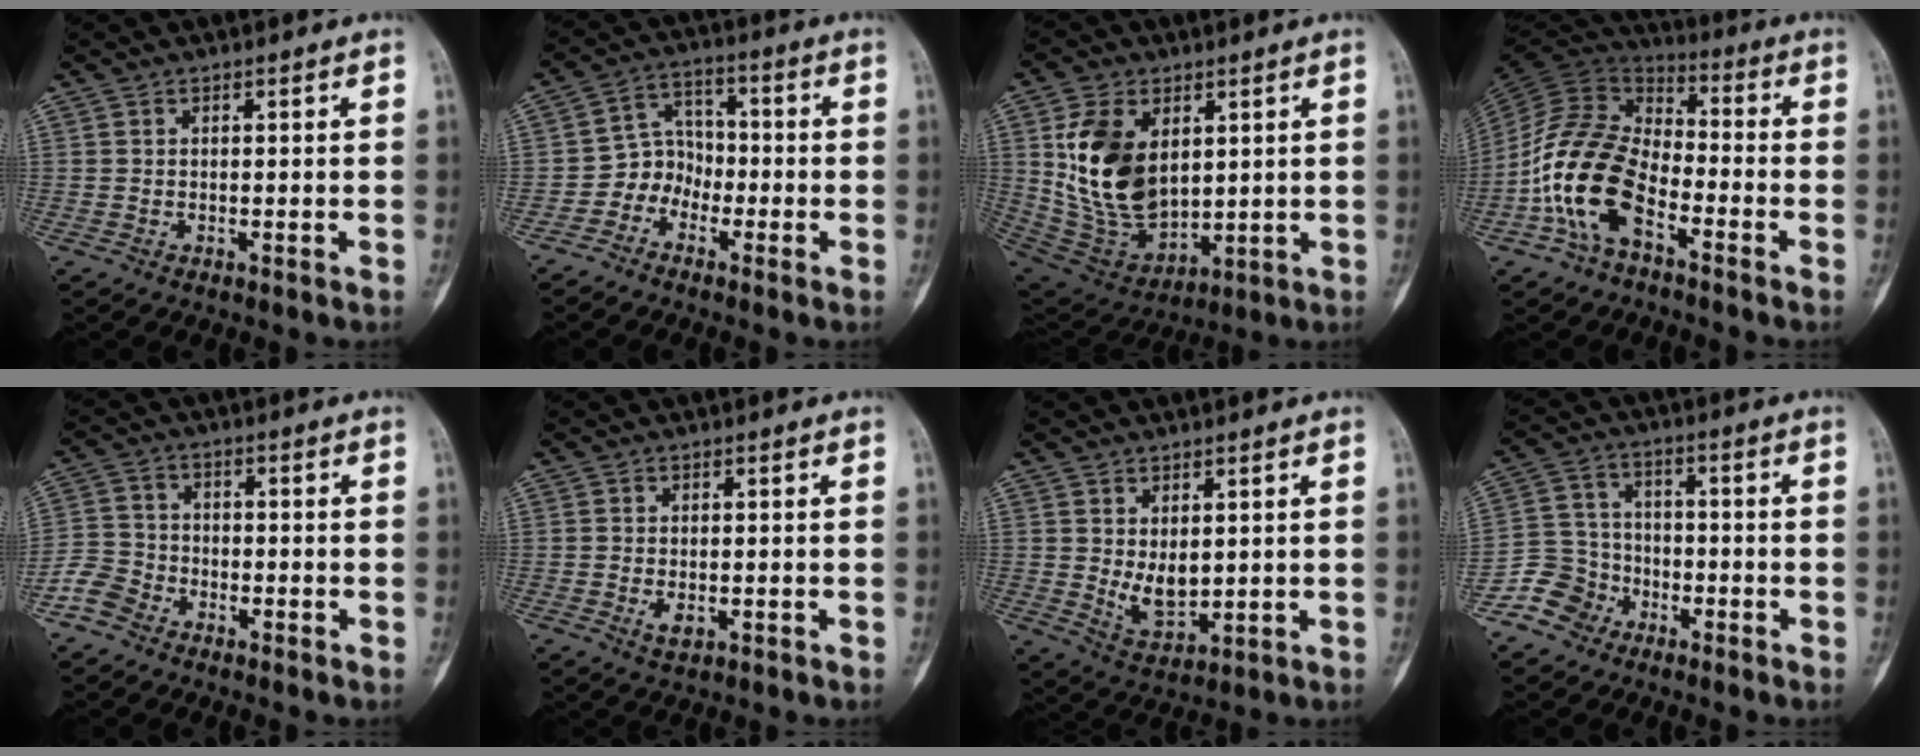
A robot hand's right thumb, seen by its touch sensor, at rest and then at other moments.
{"total": 5.9, "force": [-2.9, 4.9, 1.6], "torque": [0.009, 0.042, -0.067]}
{"total": 17.2, "force": [3.9, 10.9, 12.7], "torque": [-0.218, -0.023, 0.096]}
{"total": 15.8, "force": [-6.3, 9.0, 11.4], "torque": [-0.216, 0.053, -0.132]}
{"total": 5.1, "force": [-3.6, 3.5, 0.9], "torque": [-0.006, 0.017, -0.084]}
{"total": 2.5, "force": [-0.7, 1.4, 1.9], "torque": [-0.031, -0.001, -0.011]}
{"total": 6.0, "force": [0.9, 3.7, 4.6], "torque": [-0.062, -0.020, 0.033]}
{"total": 7.7, "force": [-4.8, 6.0, 0.8], "torque": [0.013, 0.044, -0.102]}